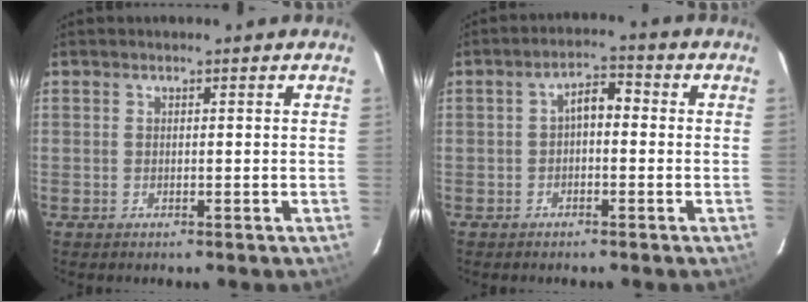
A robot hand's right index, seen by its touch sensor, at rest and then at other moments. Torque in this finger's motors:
{"motor_torque": [0.36, -0.28, 0.24, 0.07]}